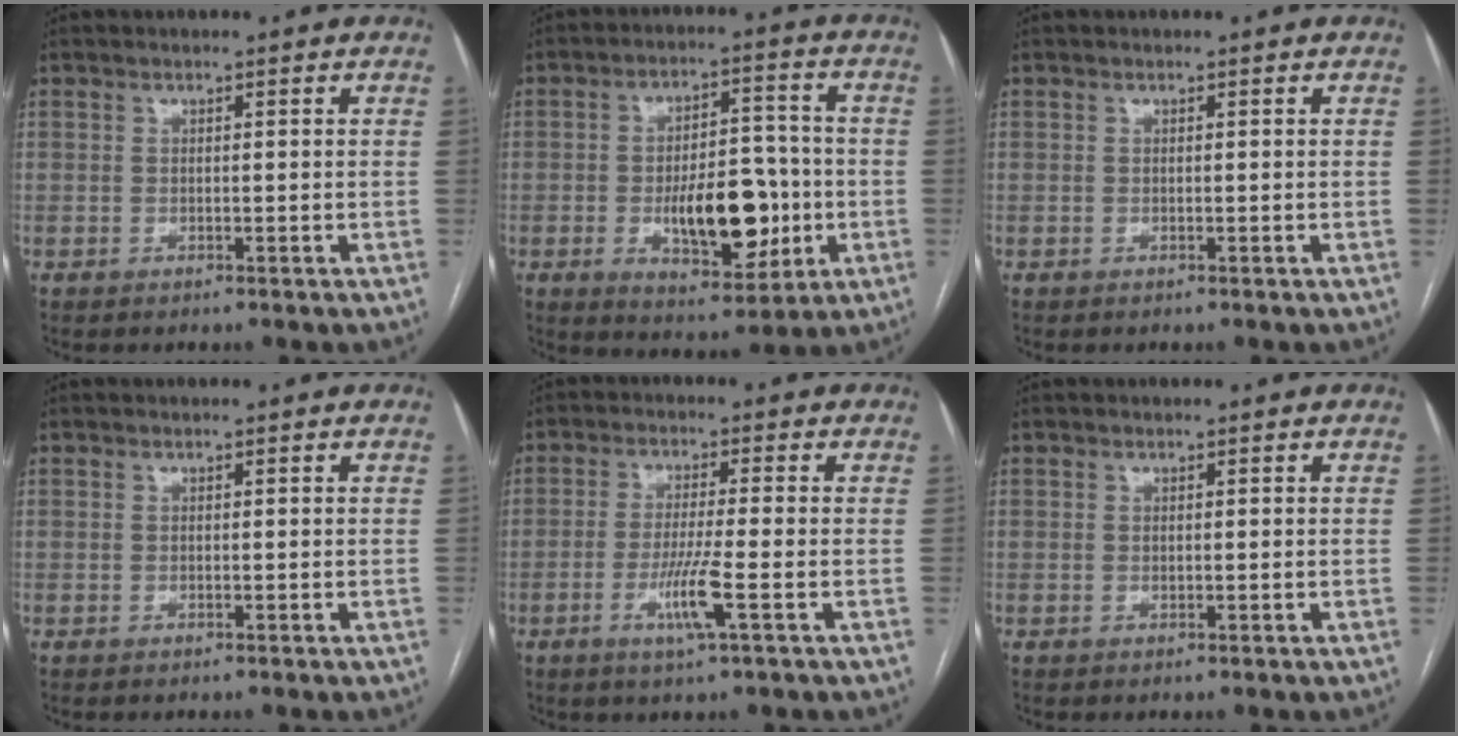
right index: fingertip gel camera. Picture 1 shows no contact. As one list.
[{"total": 13.1, "force": [-2.7, 5.6, 11.6], "torque": [-0.180, 0.009, -0.032]}, {"total": 0.0}, {"total": 0.0}, {"total": 6.2, "force": [-2.3, -0.5, 5.7], "torque": [-0.110, -0.015, -0.045]}, {"total": 0.0}]